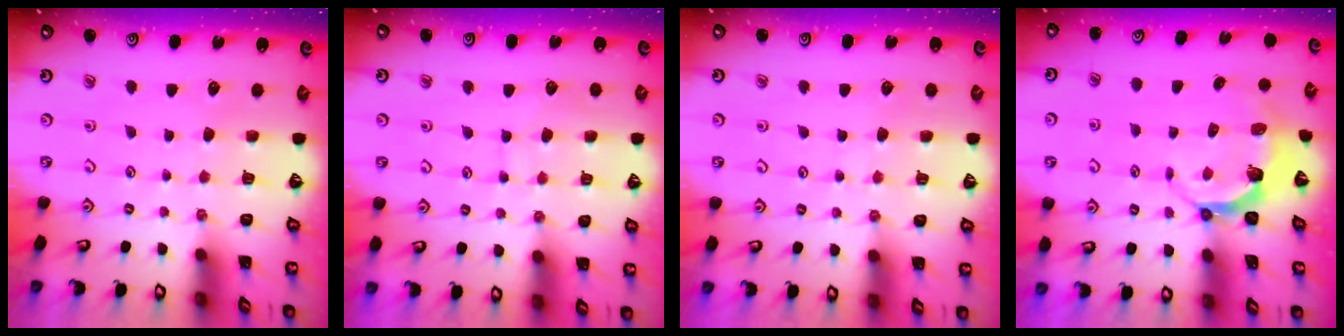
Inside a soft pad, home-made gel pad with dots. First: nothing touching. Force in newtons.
{"total": 5.8, "press": 5.8, "slide": 0.5}
{"total": 2.7, "press": 2.7, "slide": 0.5}
{"total": 5.1, "press": 4.0, "slide": 3.2}